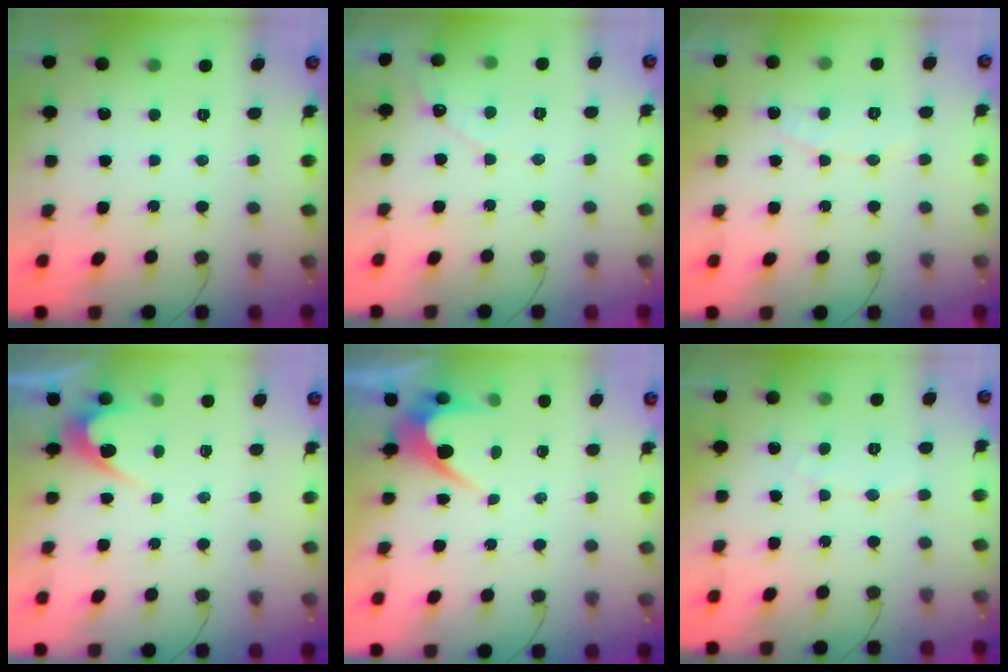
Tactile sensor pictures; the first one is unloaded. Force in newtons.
{"total": 3.9, "press": 3.9, "slide": 0.2}
{"total": 5.5, "press": 5.5, "slide": 0.3}
{"total": 3.2, "press": 3.2, "slide": 0.3}
{"total": 4.2, "press": 4.2, "slide": 0.2}
{"total": 3.0, "press": 2.9, "slide": 0.2}